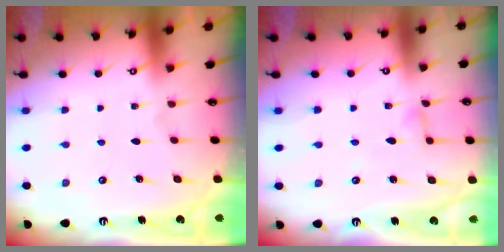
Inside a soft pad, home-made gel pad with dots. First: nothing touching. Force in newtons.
{"total": 3.0, "press": 3.0, "slide": 0.3}